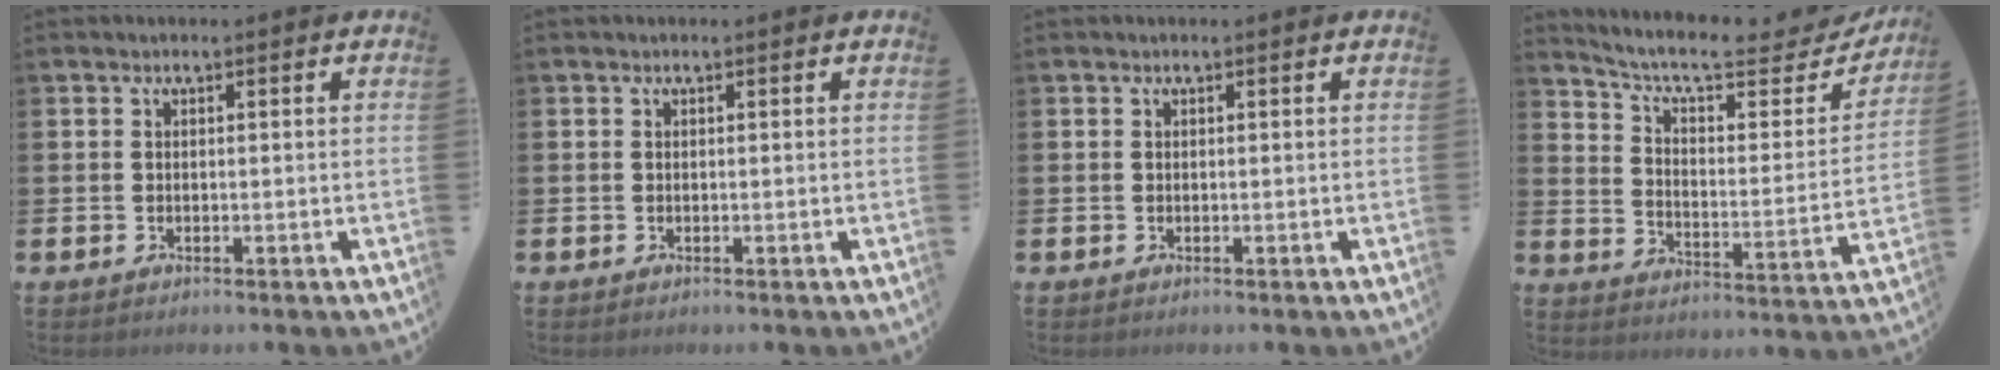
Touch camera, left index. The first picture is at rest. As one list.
[{"total": 0.0}, {"total": 0.0}, {"total": 8.4, "force": [7.2, 2.2, 3.6], "torque": [-0.093, -0.052, 0.117]}]